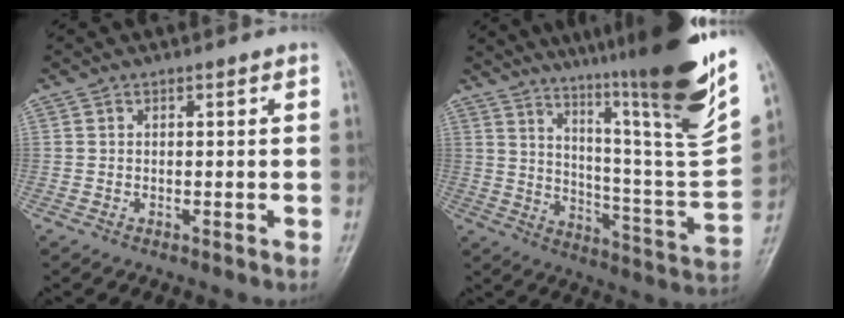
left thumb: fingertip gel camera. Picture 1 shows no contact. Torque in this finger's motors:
{"motor_torque": [2.69, 1.63, 1.45, -1.32, 0.23]}